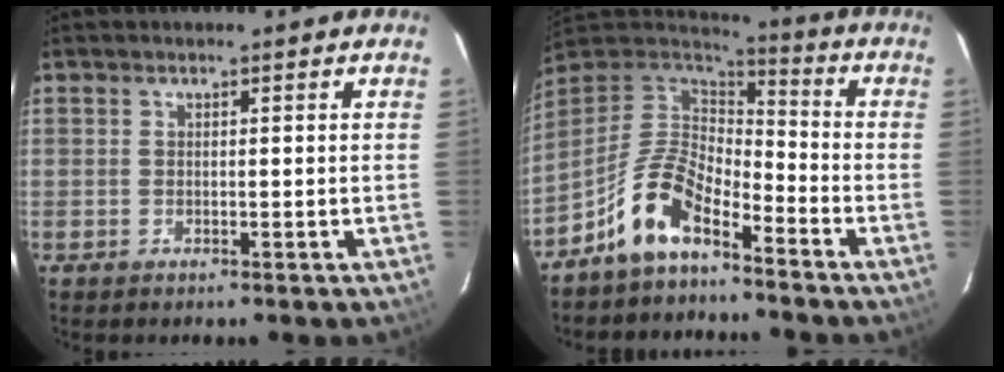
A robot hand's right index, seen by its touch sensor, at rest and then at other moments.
{"total": 11.9, "force": [-7.9, 4.8, 7.5], "torque": [-0.163, 0.018, -0.159]}